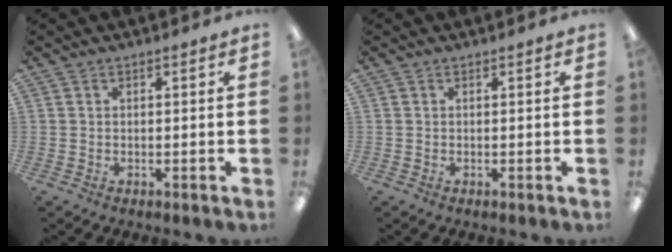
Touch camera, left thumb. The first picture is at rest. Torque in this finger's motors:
{"motor_torque": [0.00, 0.00, -0.16, 0.14, 0.00]}